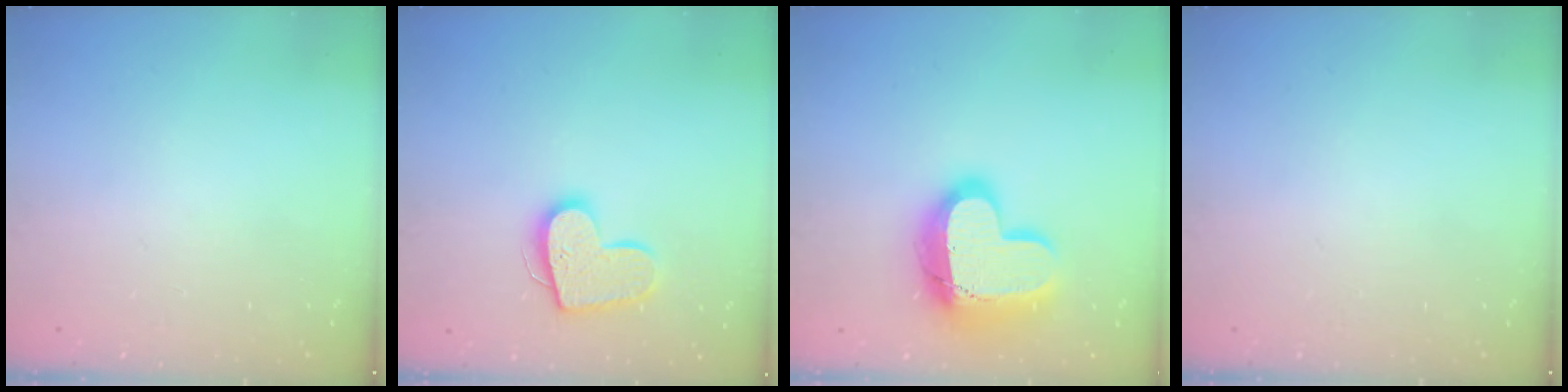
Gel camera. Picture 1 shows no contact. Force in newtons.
{"total": 14.2, "press": 14.2, "slide": 1.0}
{"total": 23.1, "press": 23.0, "slide": 1.7}
{"total": 0.0}